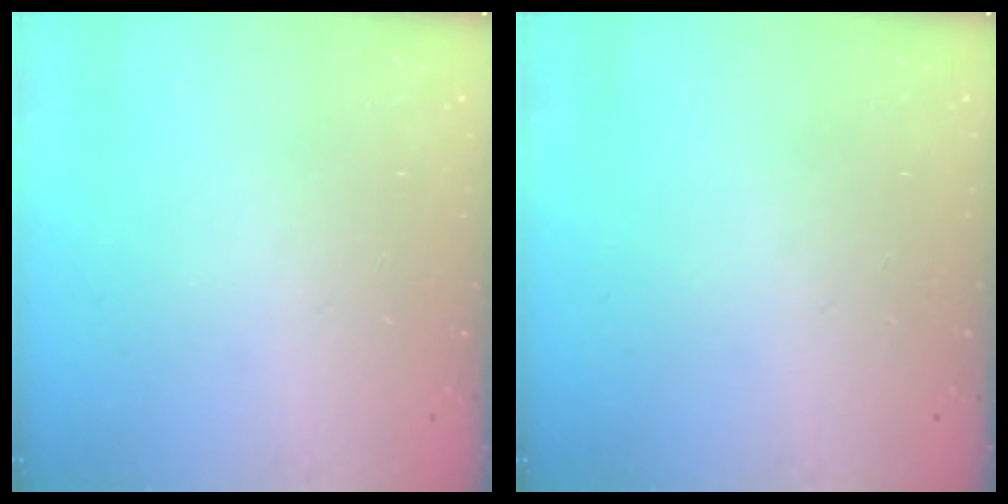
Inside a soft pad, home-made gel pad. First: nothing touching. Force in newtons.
{"total": 0.0}